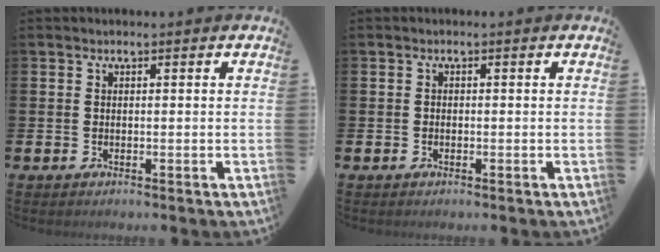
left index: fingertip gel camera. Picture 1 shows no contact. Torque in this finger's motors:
{"motor_torque": [0.02, 0.08, -0.07, 0.00]}